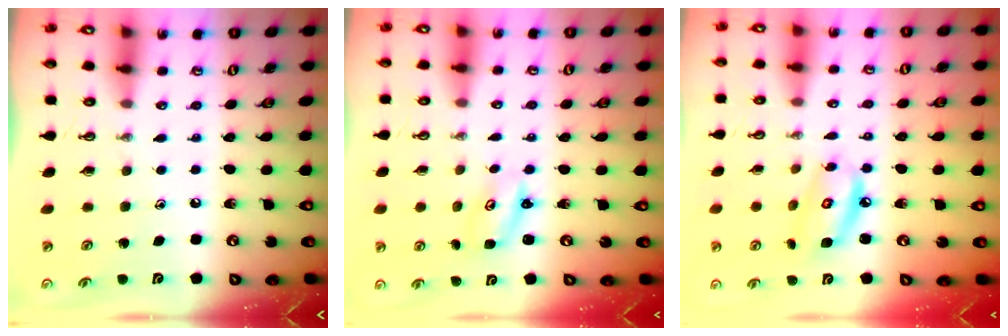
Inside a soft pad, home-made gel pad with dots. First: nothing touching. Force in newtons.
{"total": 2.6, "press": 2.6, "slide": 0.2}
{"total": 8.3, "press": 8.3, "slide": 0.7}